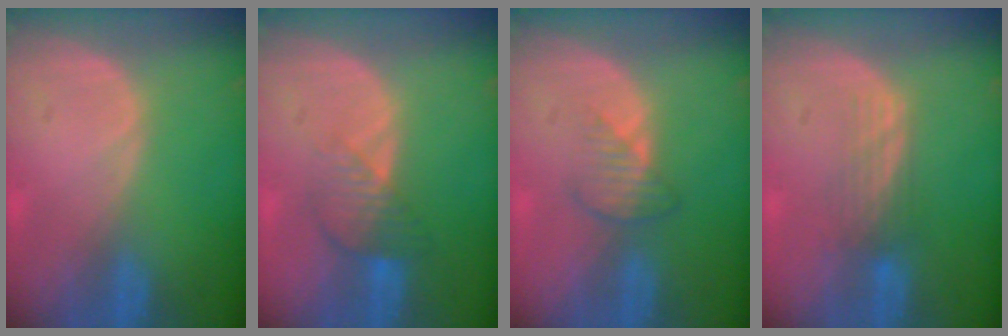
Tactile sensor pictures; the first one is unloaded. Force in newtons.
{"total": 4.5, "press": 3.9, "slide": 2.3}
{"total": 3.0, "press": 2.8, "slide": 1.1}
{"total": 3.5, "press": 2.8, "slide": 2.1}